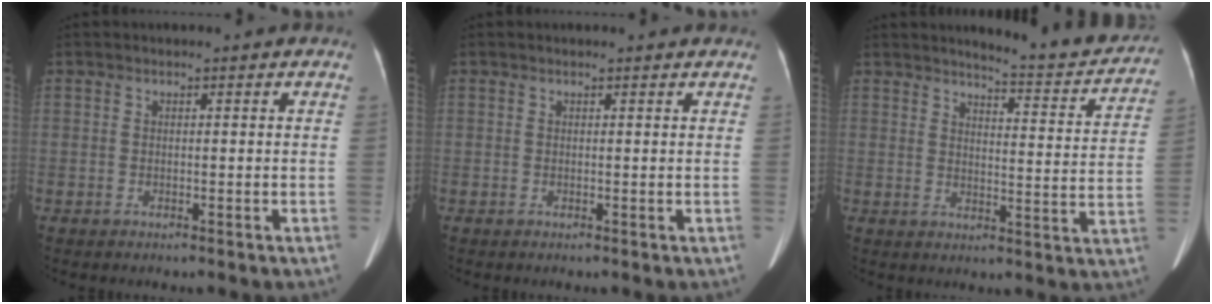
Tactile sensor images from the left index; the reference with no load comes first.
{"total": 1.0, "force": [1.0, 0.2, 0.2], "torque": [-0.010, 0.002, 0.008]}
{"total": 12.0, "force": [11.4, 1.2, 3.7], "torque": [-0.036, -0.035, 0.128]}